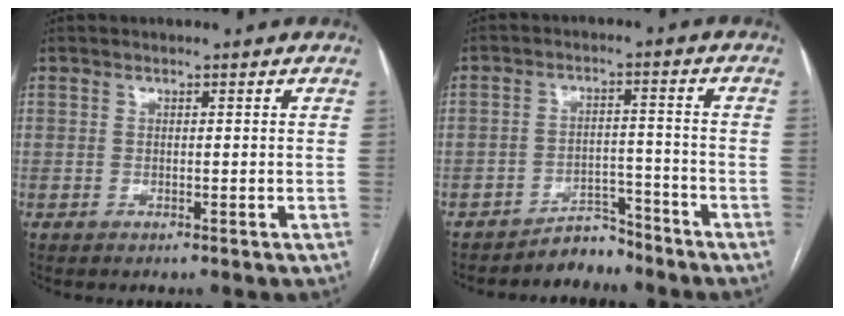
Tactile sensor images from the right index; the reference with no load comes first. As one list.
[{"total": 4.4, "force": [-4.1, 1.4, -0.3], "torque": [0.009, 0.011, -0.066]}]